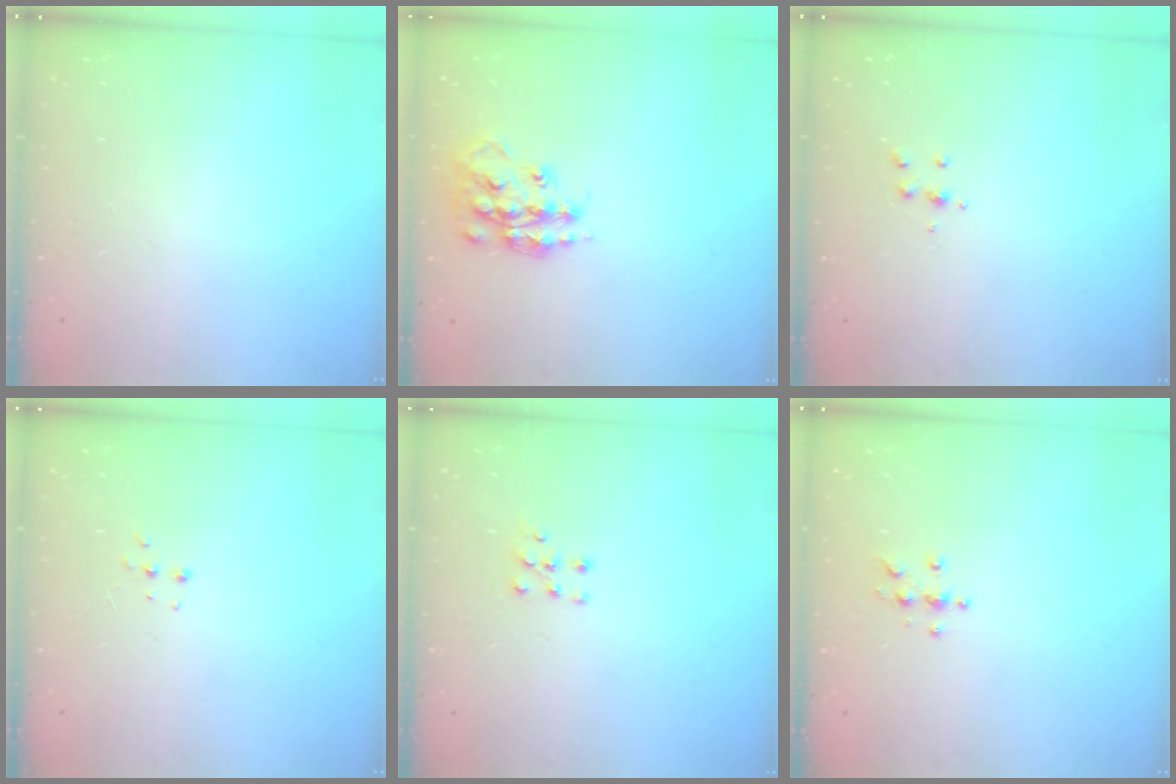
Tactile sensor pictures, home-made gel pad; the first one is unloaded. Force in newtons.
{"total": 14.6, "press": 14.6, "slide": 0.8}
{"total": 4.1, "press": 4.1, "slide": 0.6}
{"total": 4.6, "press": 4.5, "slide": 0.8}
{"total": 6.1, "press": 6.0, "slide": 0.5}
{"total": 4.3, "press": 4.3, "slide": 0.5}